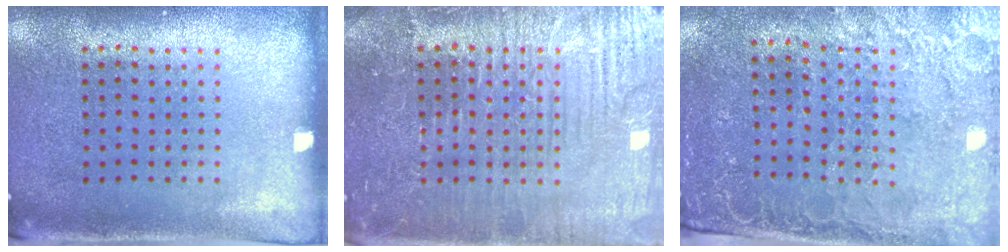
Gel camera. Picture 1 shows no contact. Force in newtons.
{"total": 4.5, "press": 4.5, "slide": 0.6}
{"total": 3.0, "press": 2.8, "slide": 1.1}